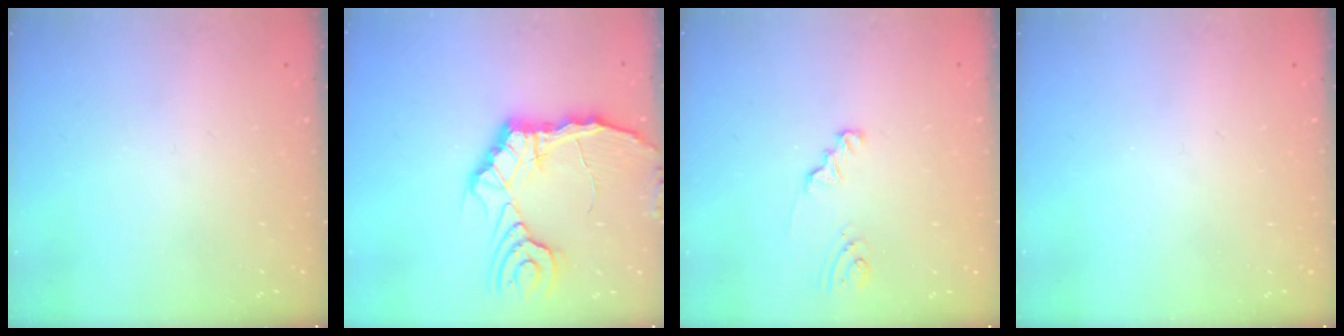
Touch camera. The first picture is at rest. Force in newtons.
{"total": 15.9, "press": 15.8, "slide": 2.1}
{"total": 1.9, "press": 1.9, "slide": 0.2}
{"total": 0.0}